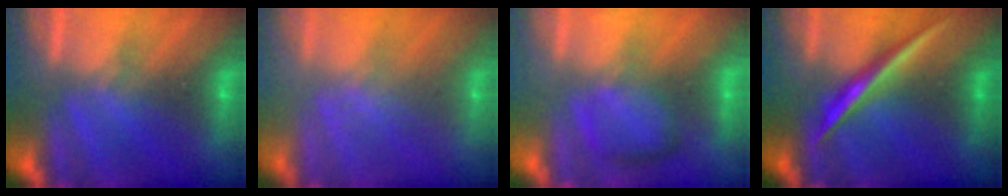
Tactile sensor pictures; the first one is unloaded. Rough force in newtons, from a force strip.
{"total": 2.4}
{"total": 2.4}
{"total": 2.3}